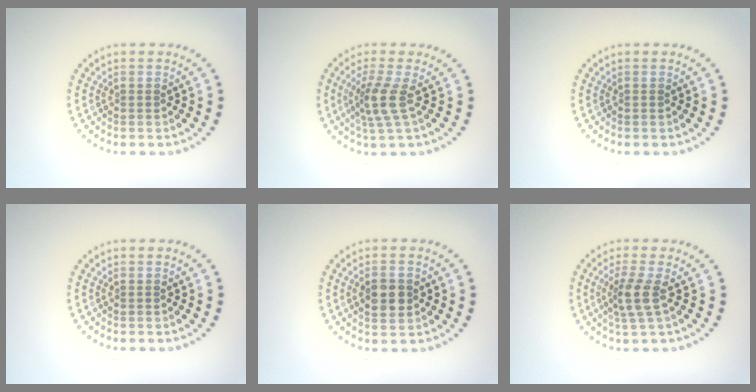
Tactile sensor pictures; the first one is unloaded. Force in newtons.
{"total": 2.9, "press": 2.2, "slide": 1.8}
{"total": 0.0}
{"total": 0.0}
{"total": 3.2, "press": 3.2, "slide": 0.2}
{"total": 2.7, "press": 2.1, "slide": 1.7}